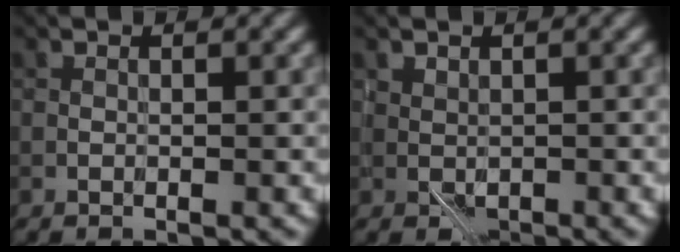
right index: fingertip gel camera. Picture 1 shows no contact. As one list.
[{"total": 1.1, "force": [0.2, 0.9, 0.7], "torque": [-0.012, -0.005, 0.007]}]